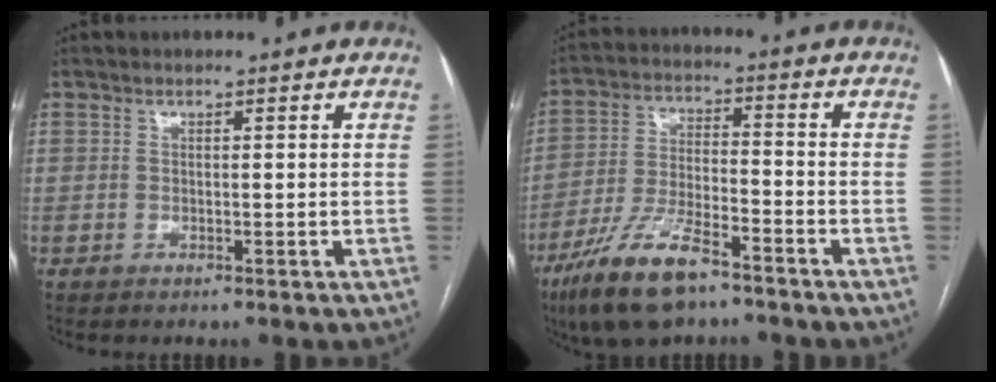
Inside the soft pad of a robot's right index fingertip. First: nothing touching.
{"total": 12.5, "force": [-8.4, 3.3, 8.6], "torque": [-0.174, -0.016, -0.153]}